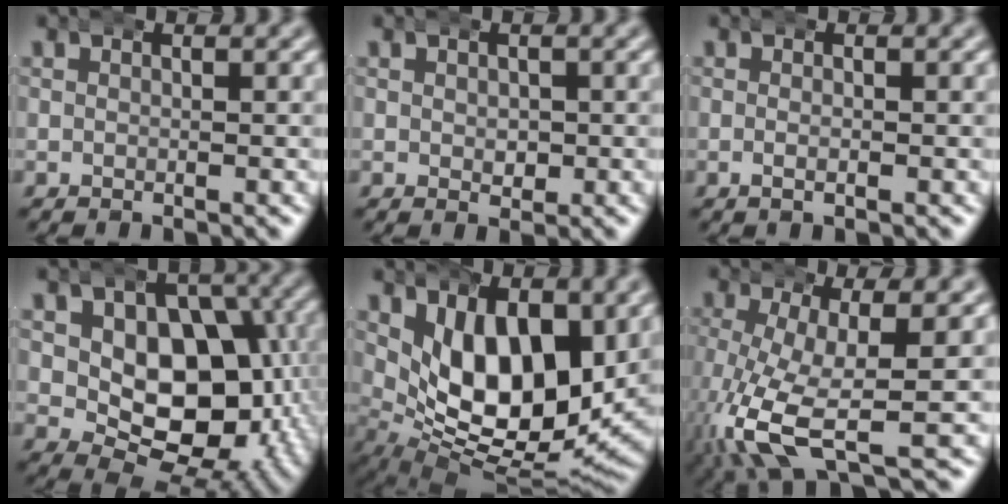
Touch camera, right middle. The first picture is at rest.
{"total": 1.0, "force": [0.0, 0.7, 0.7], "torque": [-0.008, -0.006, 0.003]}
{"total": 0.6, "force": [-0.2, 0.0, 0.6], "torque": [-0.008, -0.002, -0.005]}
{"total": 12.4, "force": [0.2, 9.1, 8.5], "torque": [-0.134, -0.036, 0.008]}
{"total": 14.0, "force": [1.6, 8.4, 11.1], "torque": [-0.186, -0.036, 0.033]}
{"total": 7.8, "force": [-1.9, 3.4, 6.7], "torque": [-0.148, -0.037, -0.013]}